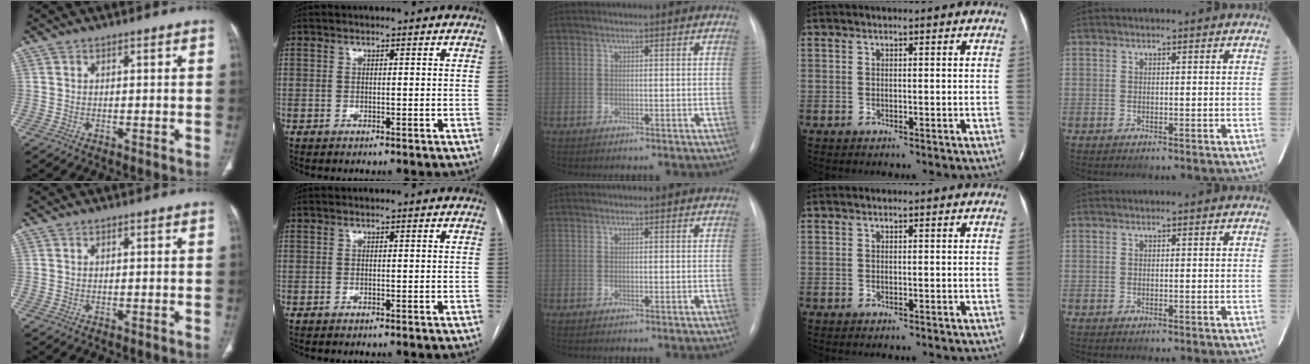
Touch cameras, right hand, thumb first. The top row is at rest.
{}